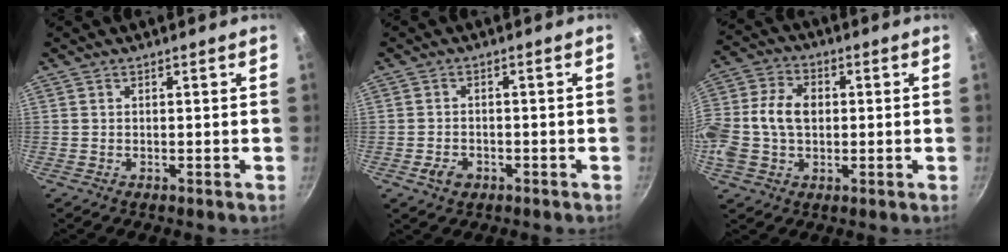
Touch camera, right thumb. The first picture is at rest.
{"total": 3.3, "force": [-1.6, 2.4, 1.7], "torque": [-0.029, 0.013, -0.024]}
{"total": 13.1, "force": [0.1, 9.4, 9.1], "torque": [-0.176, 0.027, -0.010]}